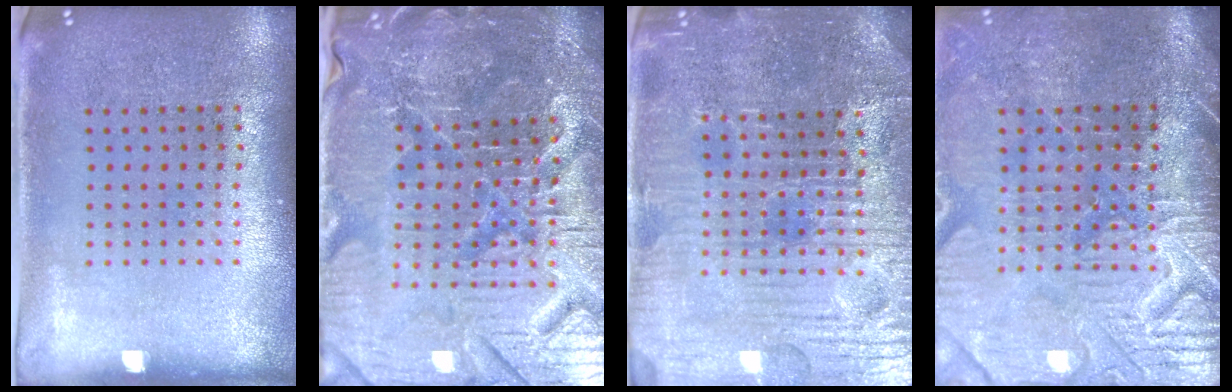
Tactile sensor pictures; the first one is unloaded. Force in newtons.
{"total": 5.8, "press": 5.5, "slide": 1.9}
{"total": 5.4, "press": 5.1, "slide": 1.8}
{"total": 4.4, "press": 4.0, "slide": 1.8}